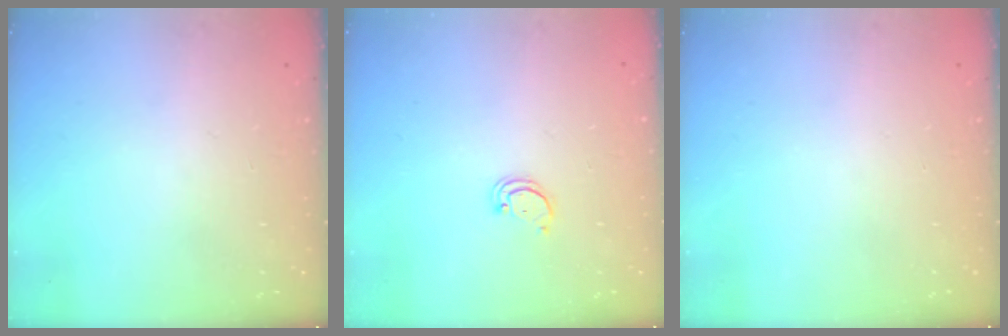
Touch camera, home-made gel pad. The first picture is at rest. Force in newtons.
{"total": 1.6, "press": 1.6, "slide": 0.1}
{"total": 0.0}